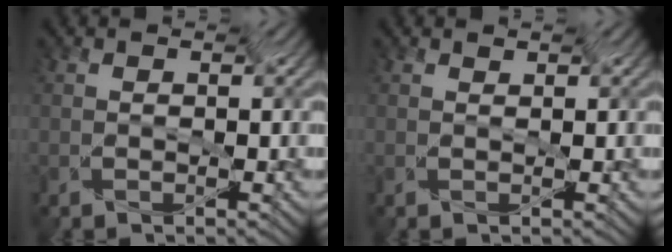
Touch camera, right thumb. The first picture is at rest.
{"total": 0.5, "force": [0.5, -0.1, -0.2], "torque": [0.000, -0.002, 0.010]}